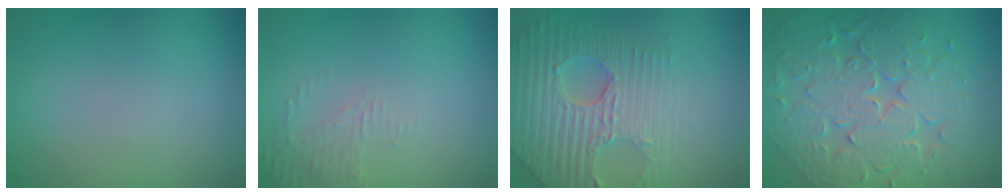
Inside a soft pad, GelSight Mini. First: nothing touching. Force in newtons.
{"total": 1.6, "press": 1.5, "slide": 0.4}
{"total": 6.6, "press": 5.1, "slide": 4.3}
{"total": 9.6, "press": 6.9, "slide": 6.6}